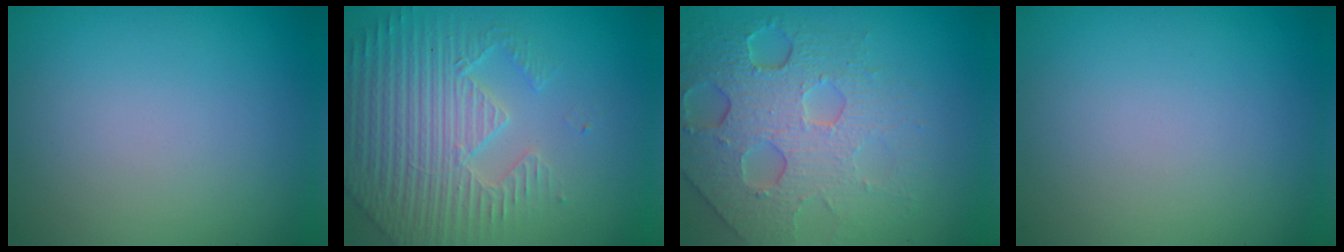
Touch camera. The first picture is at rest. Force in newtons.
{"total": 4.7, "press": 4.6, "slide": 1.0}
{"total": 7.8, "press": 5.3, "slide": 5.7}
{"total": 0.0}